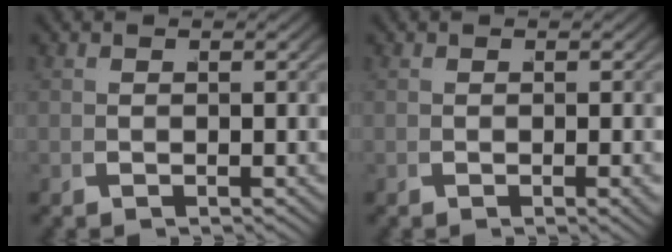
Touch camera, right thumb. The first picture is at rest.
{"total": 1.0, "force": [-0.2, 0.3, 0.9], "torque": [-0.015, 0.001, -0.002]}